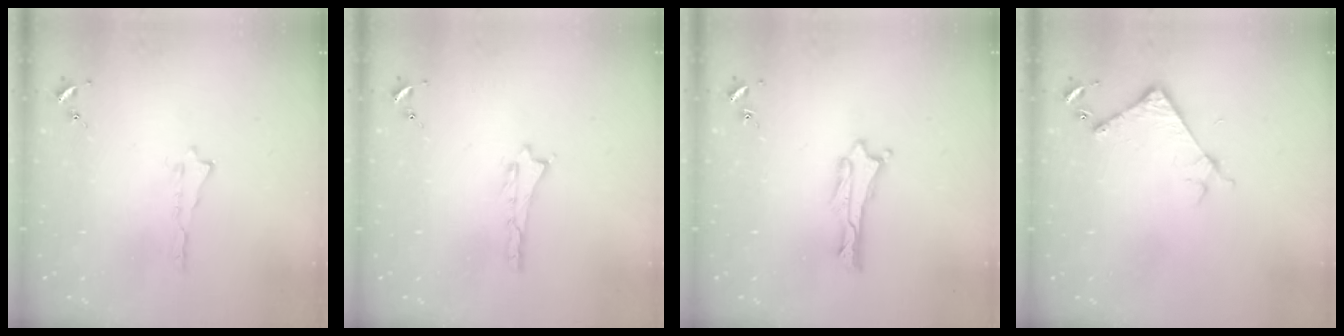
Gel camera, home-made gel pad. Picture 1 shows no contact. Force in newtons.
{"total": 0.0}
{"total": 0.6, "press": 0.6, "slide": 0.1}
{"total": 4.4, "press": 4.4, "slide": 0.4}